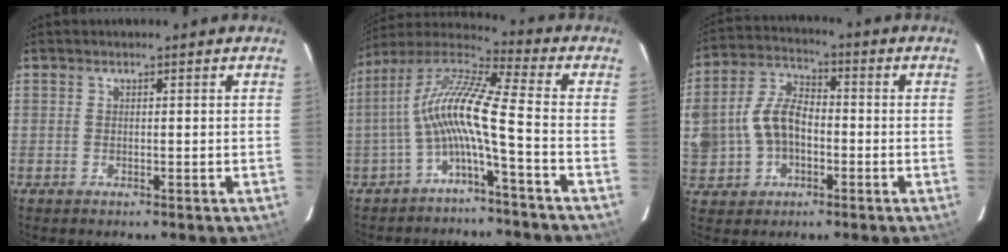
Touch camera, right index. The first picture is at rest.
{"total": 11.4, "force": [-3.1, 0.1, 11.0], "torque": [-0.220, 0.015, -0.066]}
{"total": 12.9, "force": [-1.7, 9.7, 8.3], "torque": [-0.200, 0.024, -0.021]}